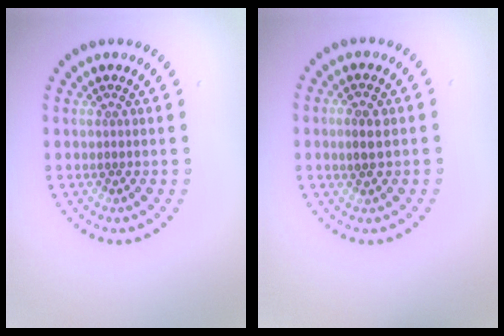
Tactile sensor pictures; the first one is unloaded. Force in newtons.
{"total": 2.0, "press": 2.0, "slide": 0.3}